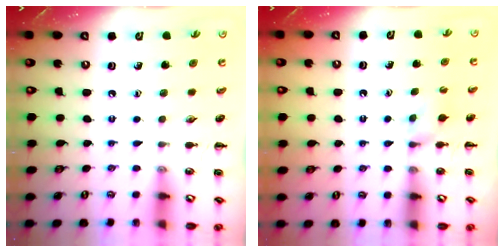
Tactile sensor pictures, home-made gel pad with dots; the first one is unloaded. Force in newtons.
{"total": 2.9, "press": 2.7, "slide": 1.0}